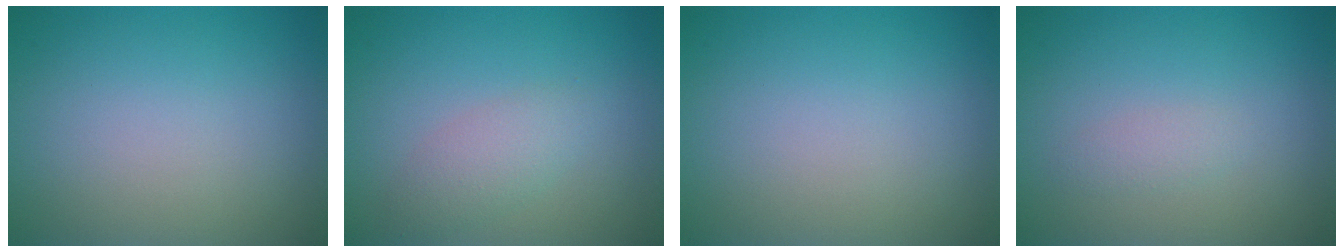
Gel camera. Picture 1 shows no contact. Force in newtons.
{"total": 2.1, "press": 2.1, "slide": 0.1}
{"total": 0.0}
{"total": 0.9, "press": 0.9, "slide": 0.0}